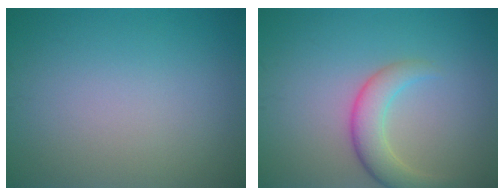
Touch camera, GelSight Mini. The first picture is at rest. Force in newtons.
{"total": 3.7, "press": 3.6, "slide": 0.3}